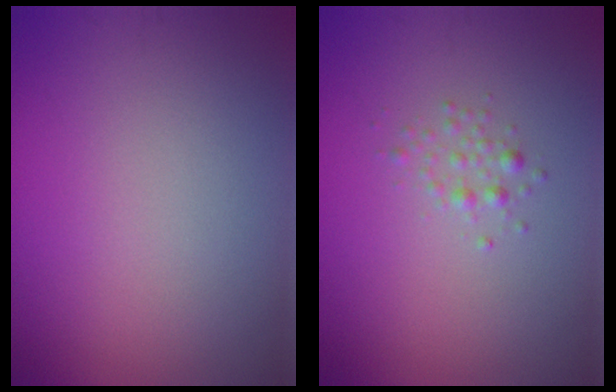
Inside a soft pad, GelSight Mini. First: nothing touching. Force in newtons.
{"total": 1.1, "press": 1.1, "slide": 0.0}